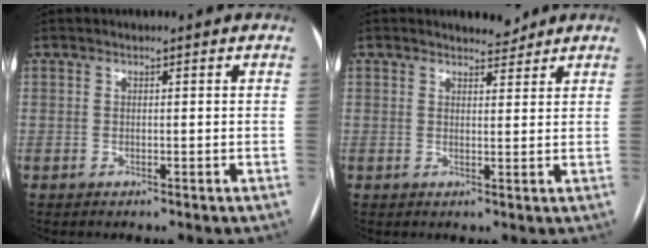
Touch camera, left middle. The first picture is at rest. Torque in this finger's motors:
{"motor_torque": [0.00, 0.00, 0.00, 0.00]}